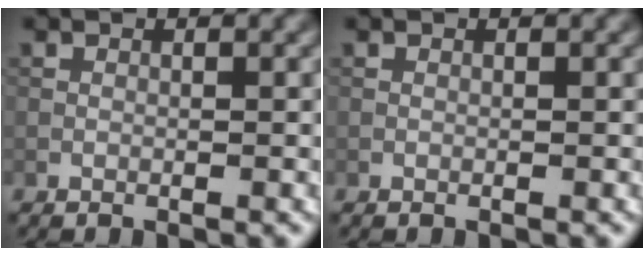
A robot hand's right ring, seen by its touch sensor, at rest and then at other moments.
{"total": 0.0}